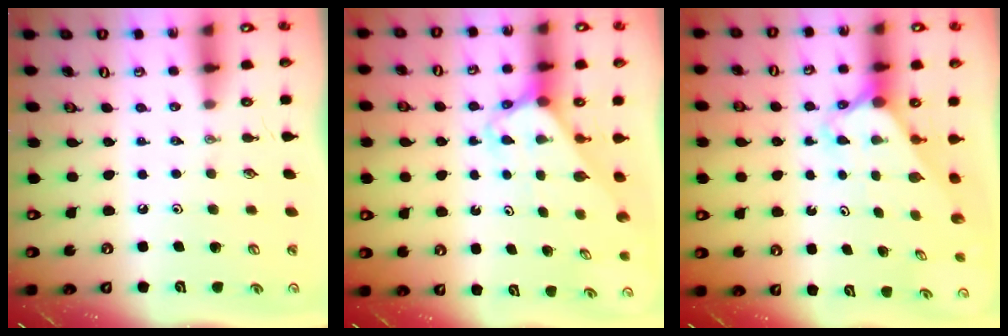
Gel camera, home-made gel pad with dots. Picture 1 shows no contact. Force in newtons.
{"total": 2.8, "press": 2.8, "slide": 0.2}
{"total": 2.5, "press": 2.5, "slide": 0.1}